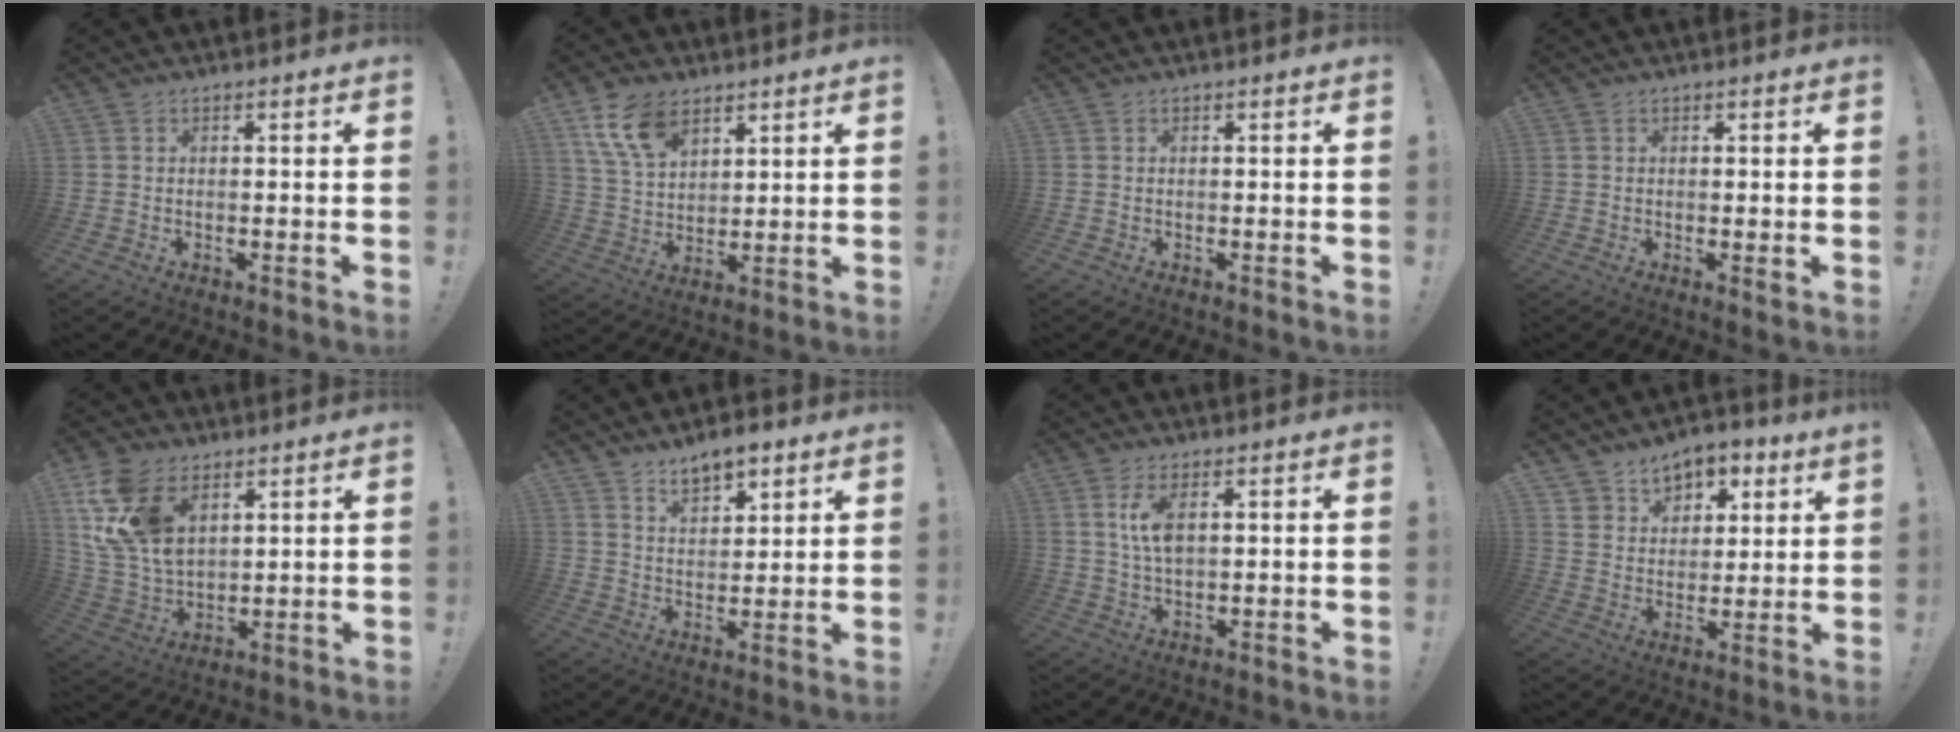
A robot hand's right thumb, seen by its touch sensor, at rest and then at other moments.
{"total": 12.3, "force": [7.2, 7.0, 7.1], "torque": [-0.131, -0.019, 0.142]}
{"total": 0.0}
{"total": 1.1, "force": [0.4, 0.2, 1.1], "torque": [-0.006, -0.006, 0.003]}
{"total": 16.3, "force": [7.8, 10.3, 10.0], "torque": [-0.207, -0.031, 0.152]}
{"total": 7.6, "force": [5.7, 3.9, 3.3], "torque": [-0.046, -0.031, 0.105]}
{"total": 6.2, "force": [1.8, 2.7, 5.3], "torque": [-0.105, -0.001, 0.028]}
{"total": 8.3, "force": [6.0, 5.5, 1.6], "torque": [-0.019, -0.049, 0.116]}